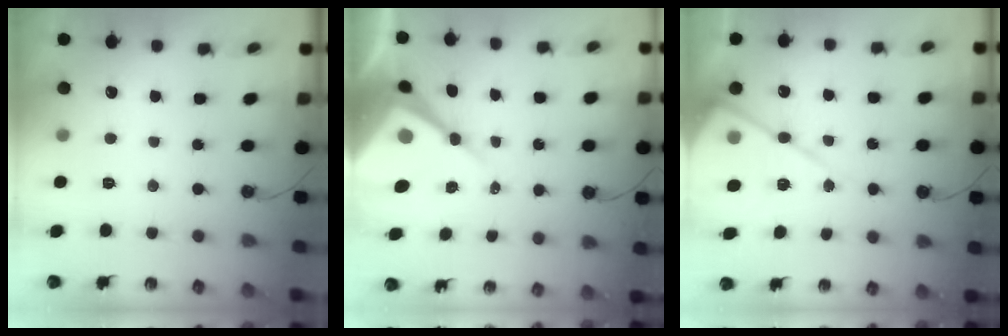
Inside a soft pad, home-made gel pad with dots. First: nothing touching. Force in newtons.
{"total": 16.6, "press": 16.6, "slide": 1.6}
{"total": 13.7, "press": 13.7, "slide": 0.8}